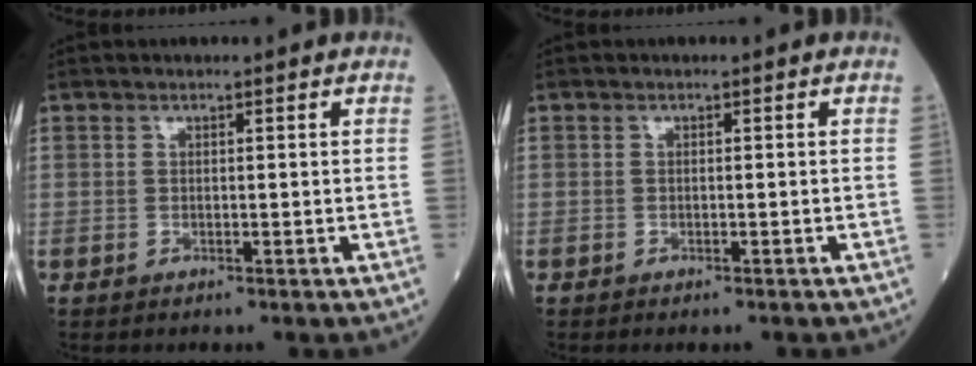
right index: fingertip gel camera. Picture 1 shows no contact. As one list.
[{"total": 0.9, "force": [-0.8, 0.1, 0.4], "torque": [-0.005, -0.001, -0.012]}]